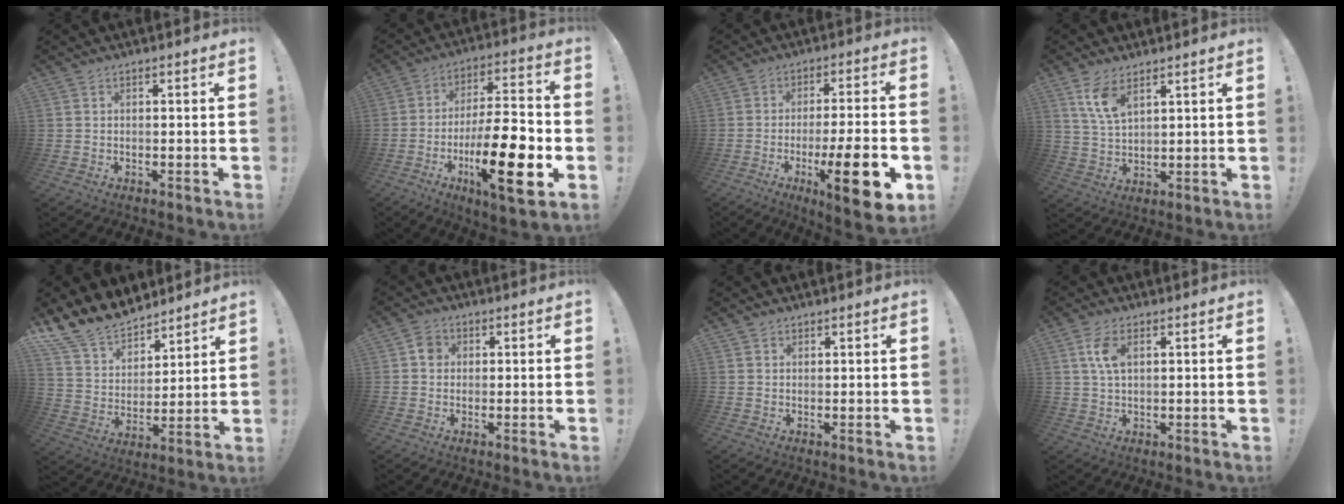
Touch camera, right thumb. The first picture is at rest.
{"total": 21.9, "force": [-6.8, 6.2, 19.9], "torque": [-0.322, 0.025, -0.105]}
{"total": 15.9, "force": [-5.9, 2.5, 14.5], "torque": [-0.200, 0.012, -0.086]}
{"total": 7.8, "force": [4.8, 3.3, 5.1], "torque": [-0.085, -0.024, 0.087]}
{"total": 14.3, "force": [12.5, 6.5, 2.6], "torque": [-0.077, -0.101, 0.237]}
{"total": 4.0, "force": [0.5, 3.6, 1.7], "torque": [-0.014, 0.005, 0.007]}
{"total": 1.0, "force": [0.8, 0.5, 0.2], "torque": [0.000, -0.002, 0.016]}
{"total": 6.0, "force": [1.9, 3.0, 4.8], "torque": [-0.095, 0.000, 0.033]}